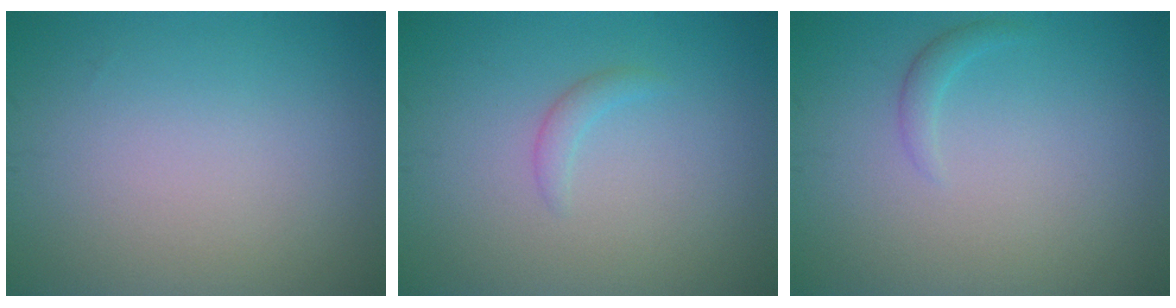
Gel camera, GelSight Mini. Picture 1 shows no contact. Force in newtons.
{"total": 1.0, "press": 1.0, "slide": 0.1}
{"total": 1.0, "press": 1.0, "slide": 0.0}